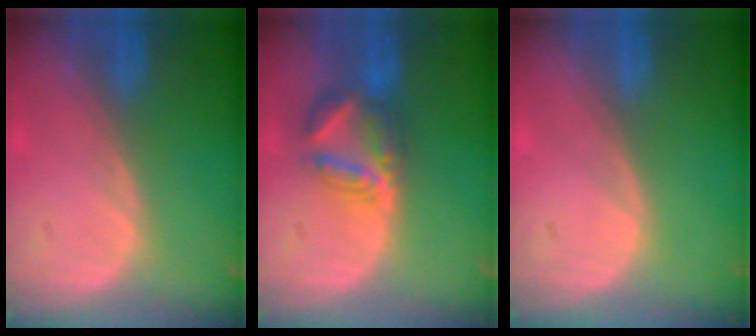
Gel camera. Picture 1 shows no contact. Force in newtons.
{"total": 5.9, "press": 5.9, "slide": 0.2}
{"total": 0.0}